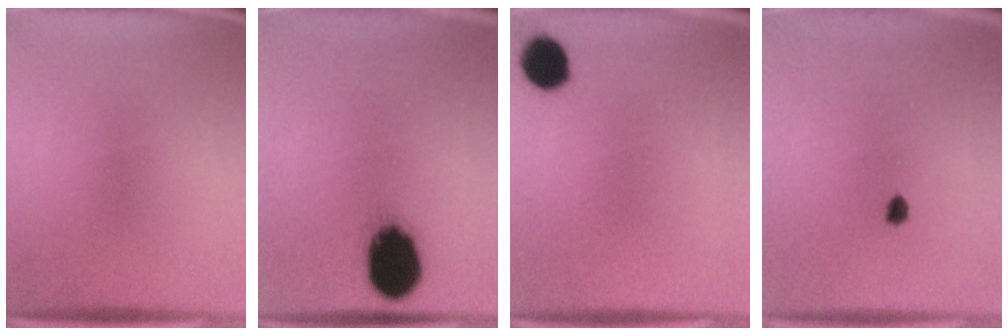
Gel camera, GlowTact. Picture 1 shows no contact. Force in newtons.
{"total": 16.4}
{"total": 8.4}
{"total": 1.1}